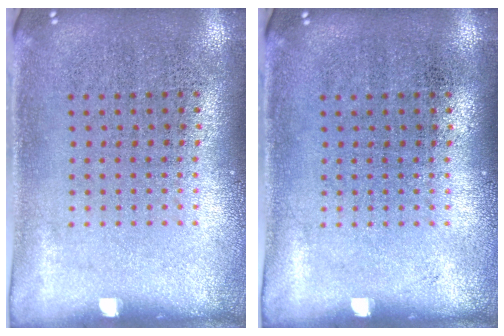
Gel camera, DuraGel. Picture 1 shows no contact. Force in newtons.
{"total": 0.0}